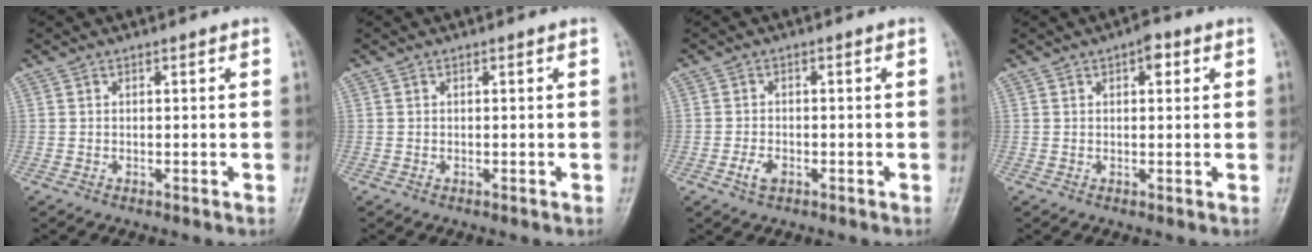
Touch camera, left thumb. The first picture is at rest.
{"total": 0.0}
{"total": 2.8, "force": [-1.3, 1.6, 1.9], "torque": [-0.037, 0.008, -0.024]}
{"total": 3.1, "force": [1.3, 1.6, 2.4], "torque": [-0.023, 0.002, 0.012]}